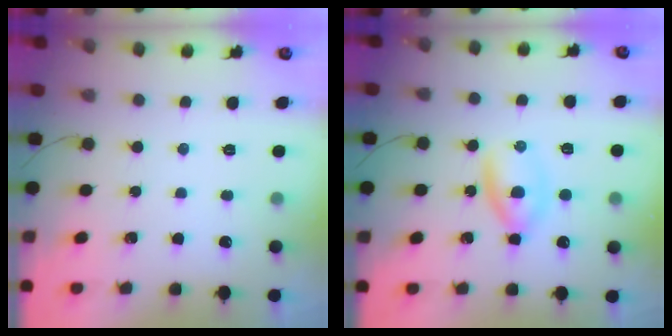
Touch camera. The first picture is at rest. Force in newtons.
{"total": 3.0, "press": 2.9, "slide": 0.9}